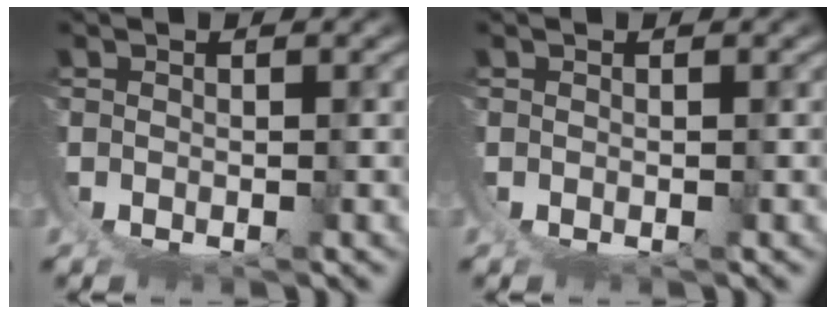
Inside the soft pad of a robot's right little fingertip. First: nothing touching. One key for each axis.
{"total": 0.0}